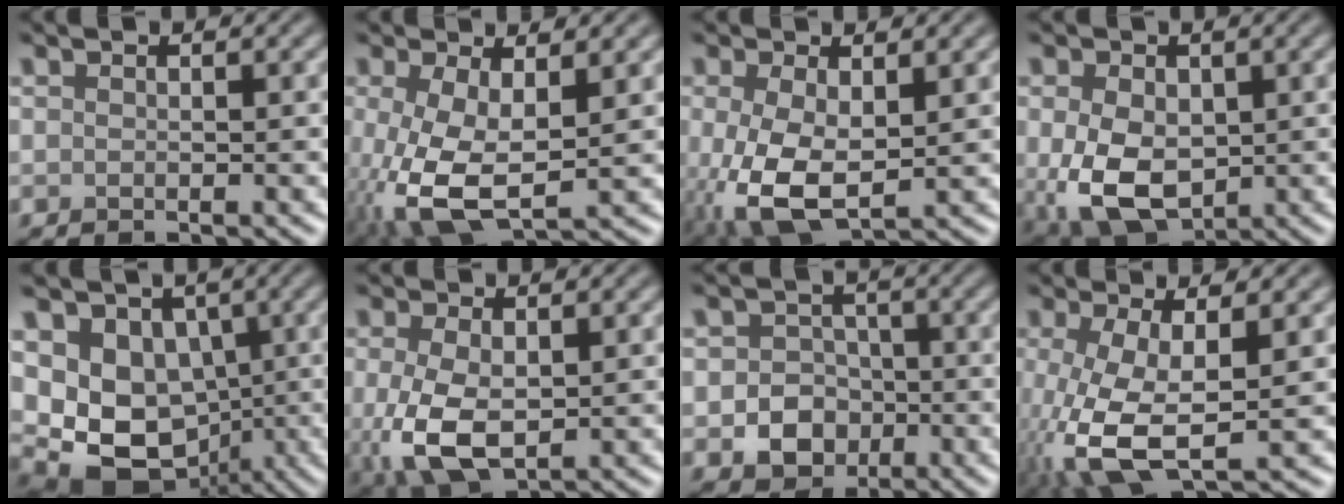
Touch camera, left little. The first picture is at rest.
{"total": 7.5, "force": [-1.1, 3.6, 6.5], "torque": [-0.161, -0.016, -0.016]}
{"total": 6.9, "force": [-0.9, 3.8, 5.7], "torque": [-0.143, -0.018, -0.011]}
{"total": 7.5, "force": [-0.9, 5.0, 5.6], "torque": [-0.128, -0.019, -0.007]}
{"total": 11.2, "force": [-0.8, 9.0, 6.6], "torque": [-0.097, -0.004, -0.028]}
{"total": 6.3, "force": [-0.7, 3.5, 5.2], "torque": [-0.125, -0.014, -0.006]}
{"total": 5.1, "force": [-1.7, 4.3, 2.1], "torque": [-0.008, -0.003, -0.045]}
{"total": 8.0, "force": [-1.3, 3.3, 7.2], "torque": [-0.173, -0.015, -0.024]}